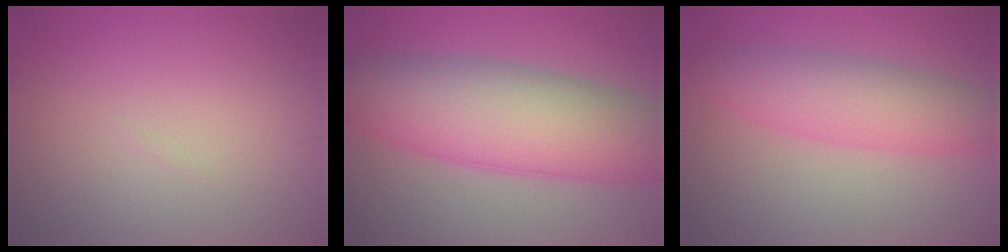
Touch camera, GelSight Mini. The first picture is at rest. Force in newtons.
{"total": 10.7, "press": 10.7, "slide": 0.1}
{"total": 5.4, "press": 5.4, "slide": 0.1}